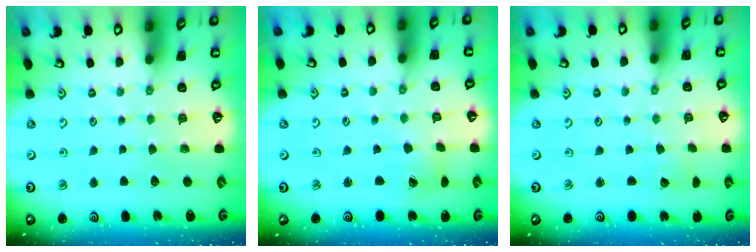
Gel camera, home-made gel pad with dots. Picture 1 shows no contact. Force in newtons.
{"total": 2.7, "press": 2.7, "slide": 0.4}
{"total": 1.2, "press": 1.2, "slide": 0.1}